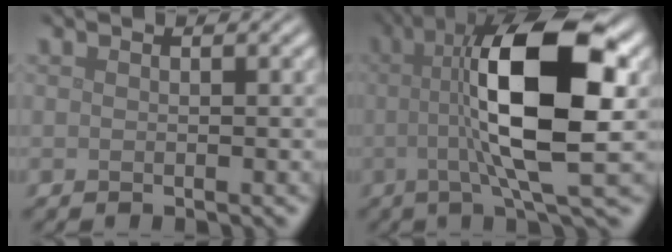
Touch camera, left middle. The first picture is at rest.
{"total": 12.0, "force": [1.0, 3.1, 11.5], "torque": [-0.188, 0.014, 0.015]}